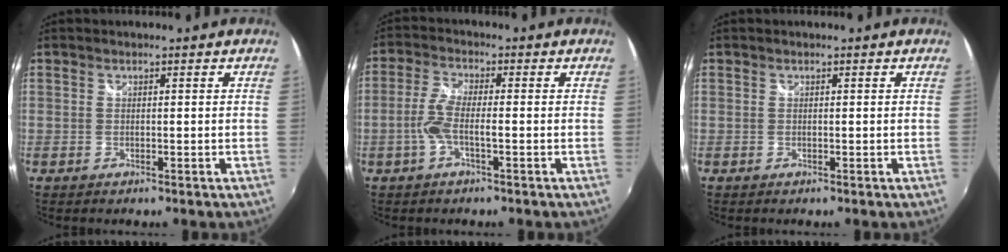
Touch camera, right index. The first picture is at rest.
{"total": 5.2, "force": [-1.5, 0.9, 4.9], "torque": [-0.111, 0.004, -0.032]}
{"total": 0.0}